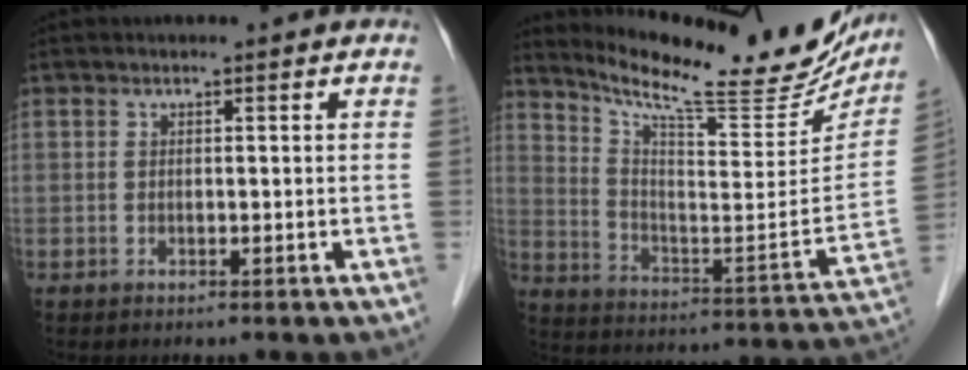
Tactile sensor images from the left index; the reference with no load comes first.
{"total": 23.7, "force": [20.7, 4.3, 10.7], "torque": [-0.169, -0.054, 0.282]}